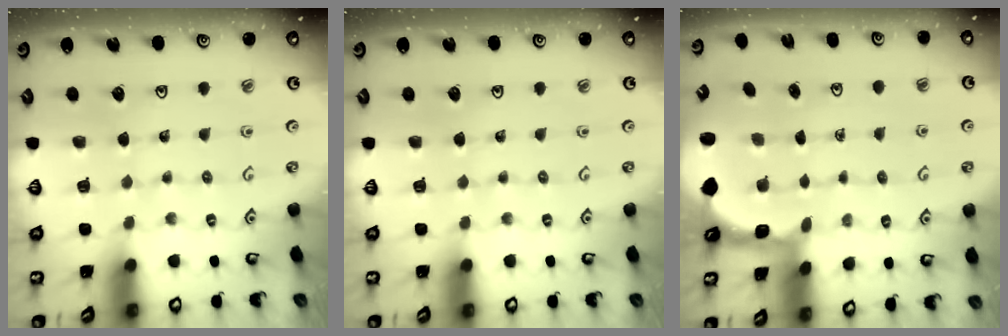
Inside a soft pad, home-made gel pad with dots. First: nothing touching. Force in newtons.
{"total": 0.0}
{"total": 2.2, "press": 2.0, "slide": 1.1}